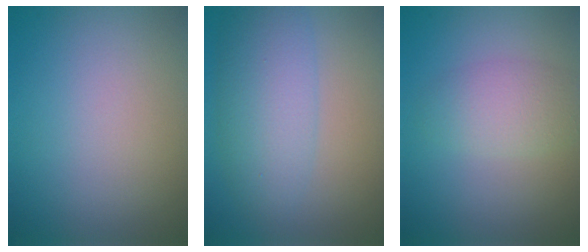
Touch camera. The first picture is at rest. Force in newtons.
{"total": 5.7, "press": 5.6, "slide": 0.4}
{"total": 2.9, "press": 2.9, "slide": 0.1}